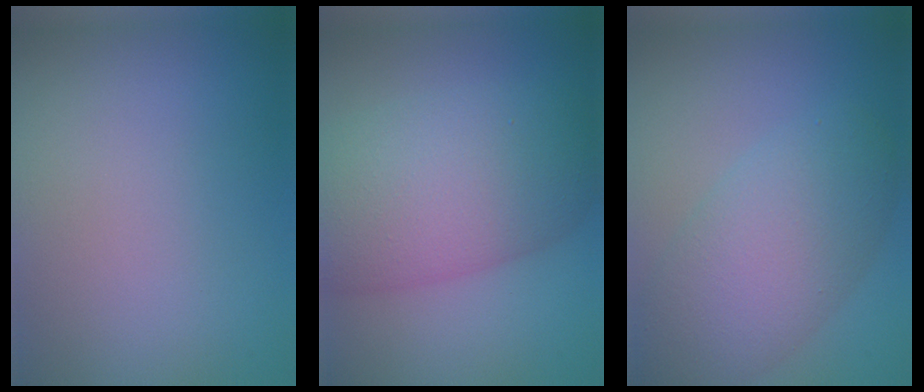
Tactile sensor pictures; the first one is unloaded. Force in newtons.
{"total": 9.9, "press": 9.9, "slide": 0.4}
{"total": 7.6, "press": 7.6, "slide": 0.4}